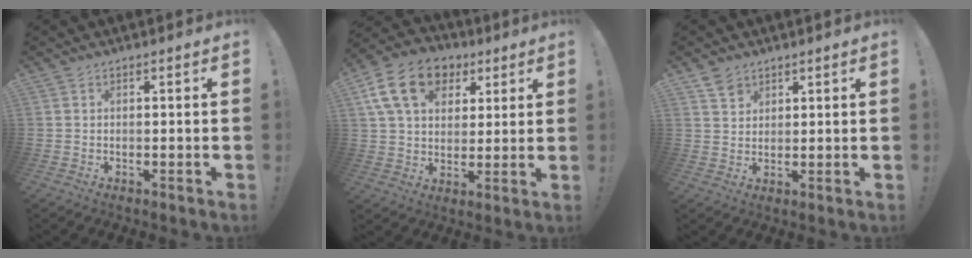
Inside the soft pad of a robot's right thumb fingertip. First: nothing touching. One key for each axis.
{"total": 17.4, "fx": 7.4, "fy": 12.5, "fz": 9.7, "tx": -0.147, "ty": -0.024, "tz": 0.141}
{"total": 4.0, "fx": 3.1, "fy": 2.4, "fz": 1.0, "tx": -0.014, "ty": -0.014, "tz": 0.058}